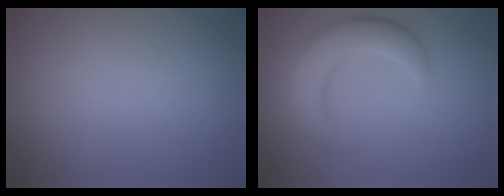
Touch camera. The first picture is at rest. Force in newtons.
{"total": 5.9, "press": 5.8, "slide": 0.6}